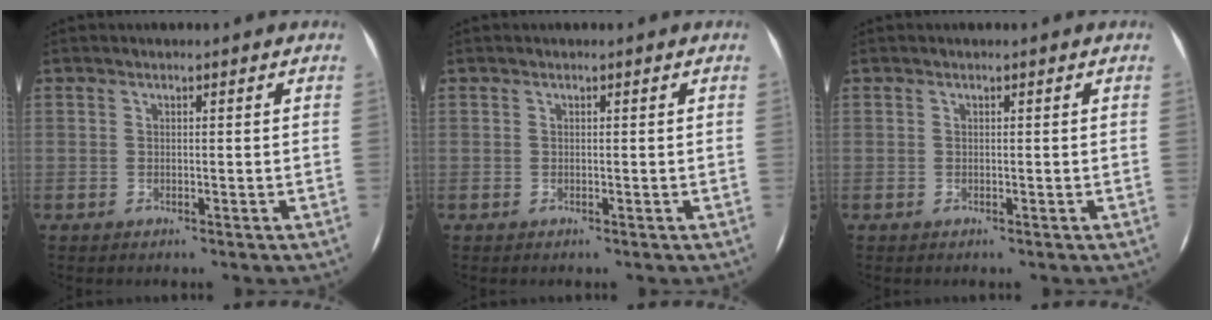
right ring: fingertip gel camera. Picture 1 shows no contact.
{"total": 0.0}
{"total": 0.0}